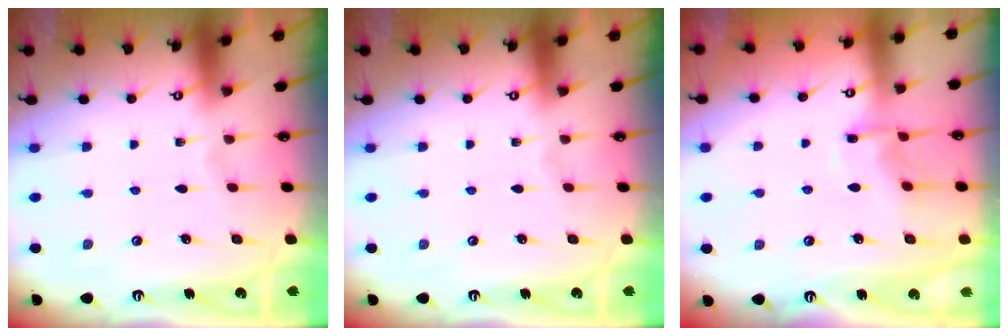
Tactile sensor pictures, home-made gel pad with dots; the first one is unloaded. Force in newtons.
{"total": 0.0}
{"total": 7.2, "press": 7.2, "slide": 0.8}